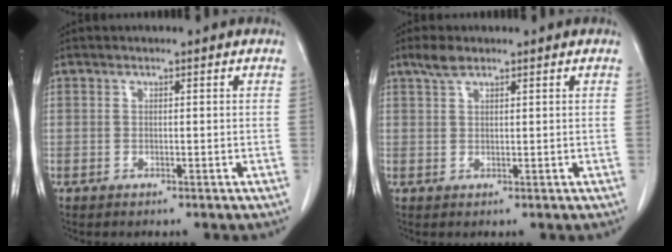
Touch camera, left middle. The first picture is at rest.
{"total": 2.3, "force": [1.8, 0.7, 1.3], "torque": [-0.033, 0.006, 0.038]}